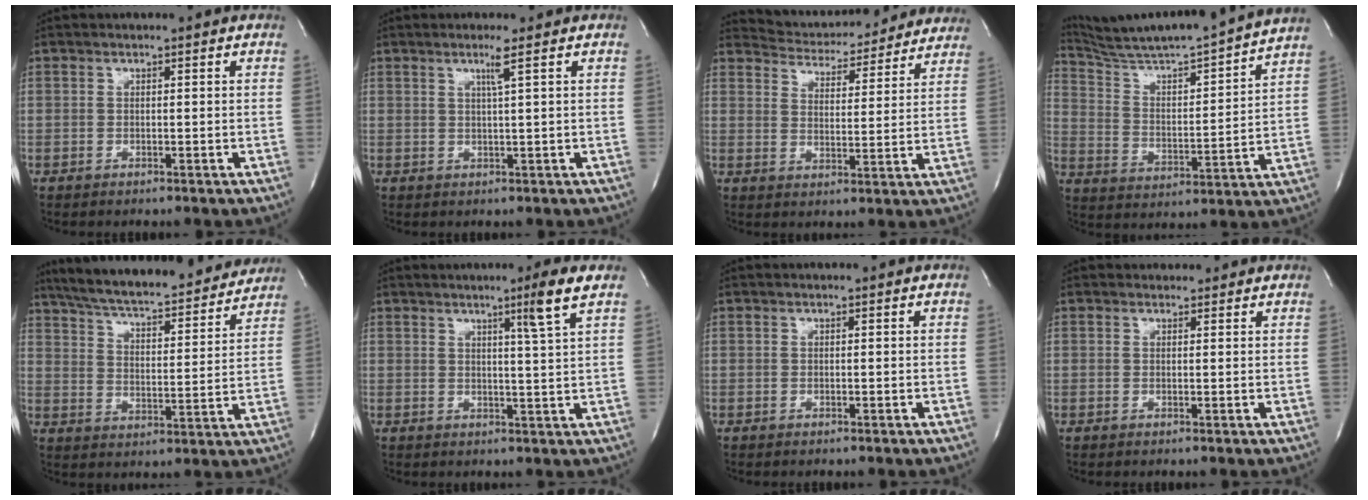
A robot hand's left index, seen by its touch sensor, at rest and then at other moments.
{"total": 2.3, "force": [1.1, -0.8, 1.8], "torque": [-0.040, -0.006, 0.024]}
{"total": 17.5, "force": [16.6, 4.4, 3.2], "torque": [-0.035, 0.002, 0.213]}
{"total": 22.0, "force": [20.1, -1.3, 8.9], "torque": [-0.159, -0.029, 0.307]}
{"total": 23.5, "force": [21.3, 3.7, 9.2], "torque": [-0.156, -0.008, 0.296]}
{"total": 5.0, "force": [2.9, -1.7, 3.7], "torque": [-0.061, -0.016, 0.048]}
{"total": 0.0}
{"total": 1.9, "force": [1.8, 0.8, 0.0], "torque": [-0.005, 0.011, 0.020]}